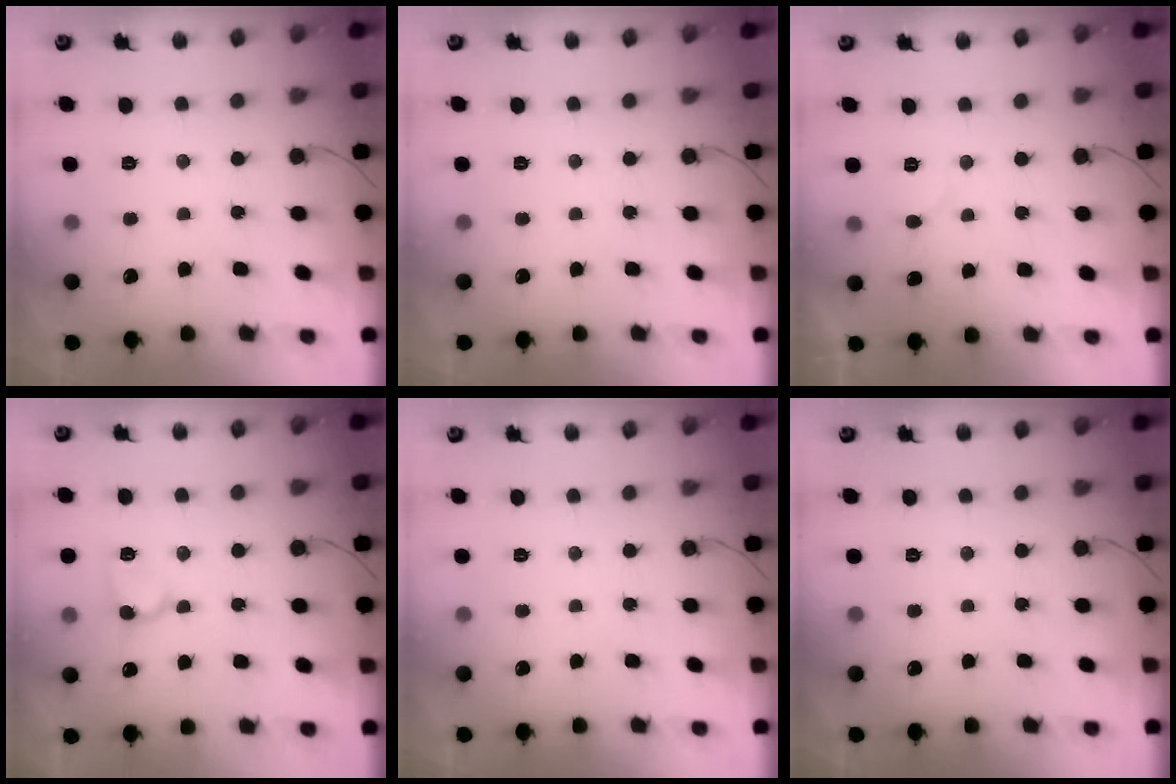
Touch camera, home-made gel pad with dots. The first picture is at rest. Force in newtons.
{"total": 0.0}
{"total": 3.8, "press": 3.8, "slide": 0.3}
{"total": 5.1, "press": 5.1, "slide": 0.6}
{"total": 0.0}
{"total": 0.0}